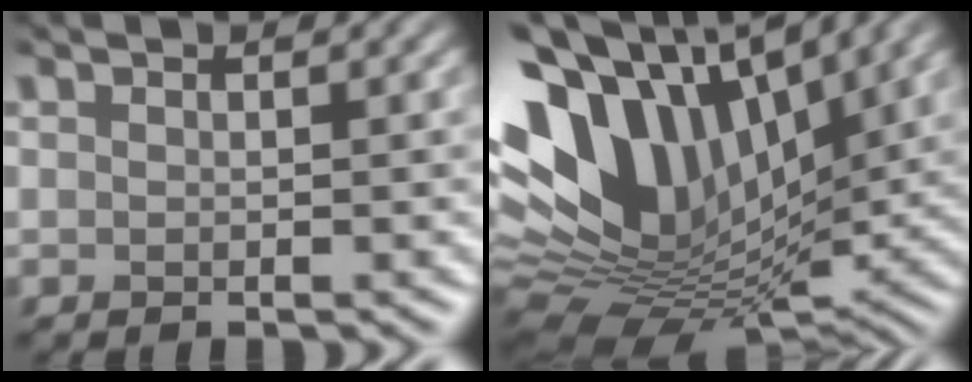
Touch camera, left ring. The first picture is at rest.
{"total": 13.1, "force": [4.8, 7.2, 9.8], "torque": [-0.193, 0.028, 0.071]}